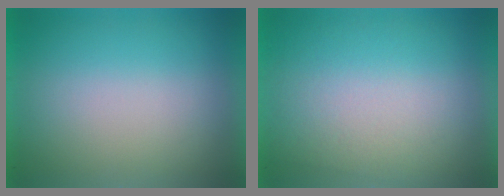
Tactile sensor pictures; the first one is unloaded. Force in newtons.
{"total": 2.6}